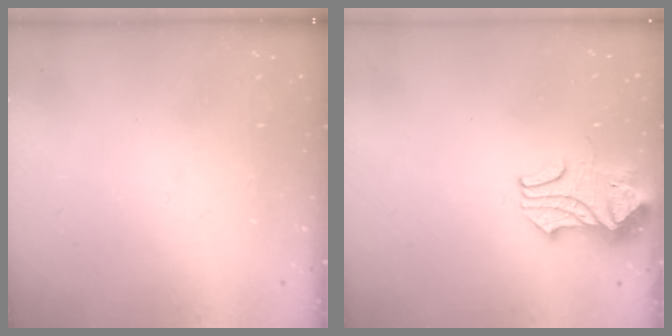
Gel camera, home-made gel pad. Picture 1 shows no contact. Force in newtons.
{"total": 2.4, "press": 2.2, "slide": 0.9}